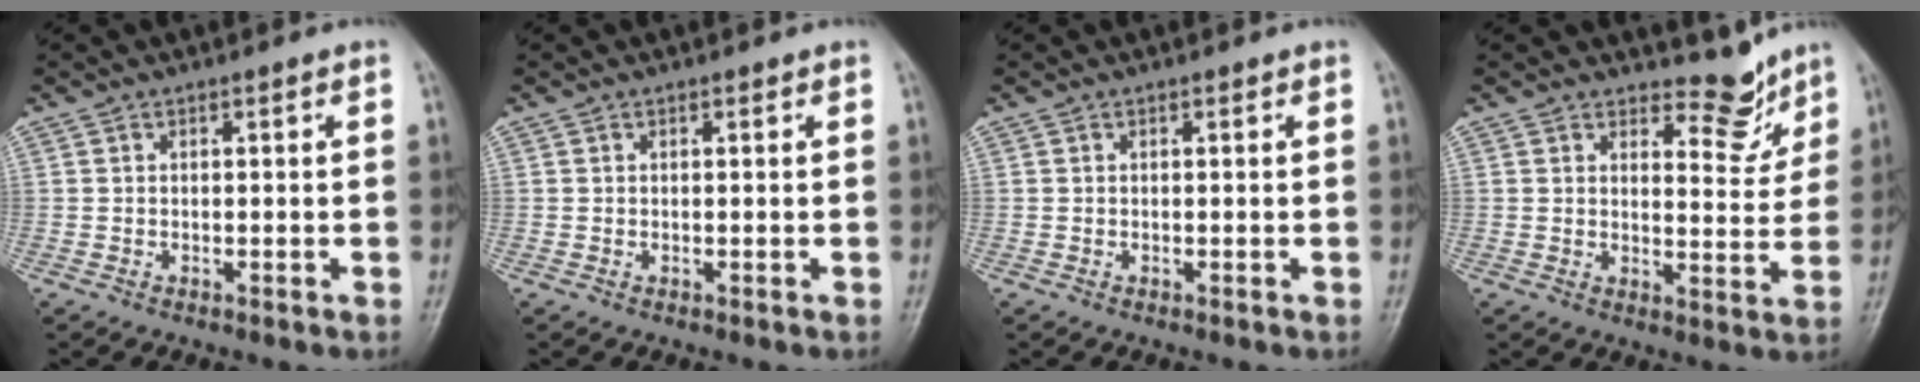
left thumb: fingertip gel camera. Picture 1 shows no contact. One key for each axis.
{"total": 0.0}
{"total": 0.0}
{"total": 6.5, "fx": 5.5, "fy": 2.7, "fz": 2.0, "tx": -0.001, "ty": -0.051, "tz": 0.080}